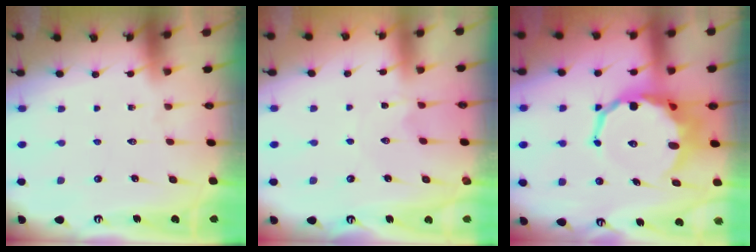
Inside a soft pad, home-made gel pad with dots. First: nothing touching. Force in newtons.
{"total": 0.0}
{"total": 12.1, "press": 11.7, "slide": 2.9}